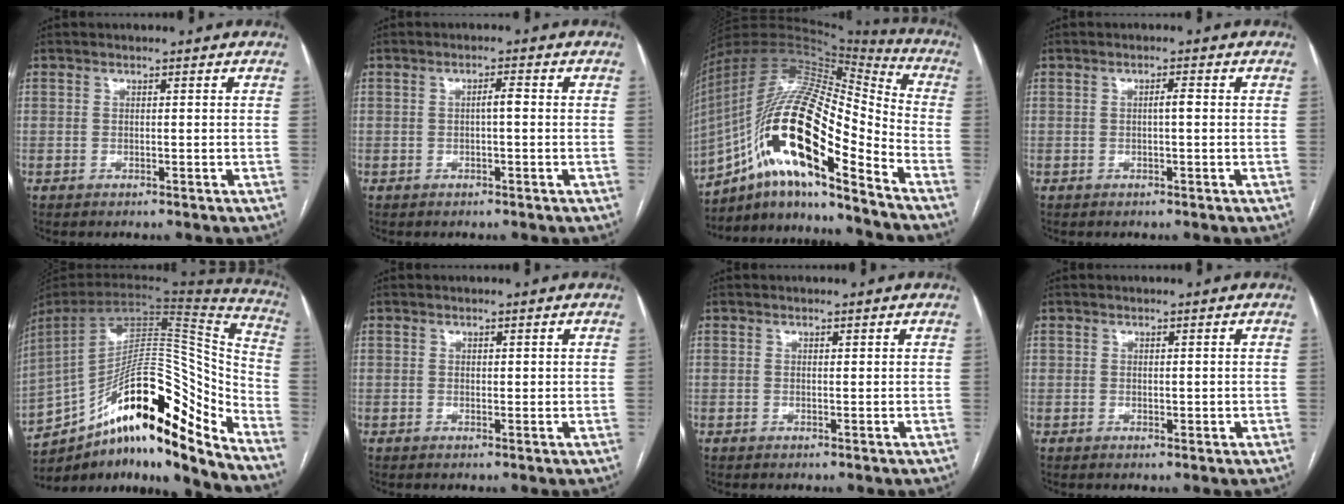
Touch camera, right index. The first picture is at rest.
{"total": 1.6, "force": [-0.1, 0.2, 1.6], "torque": [-0.025, 0.004, -0.001]}
{"total": 23.7, "force": [-11.6, 5.3, 20.0], "torque": [-0.390, 0.007, -0.204]}
{"total": 1.2, "force": [0.0, 0.1, 1.2], "torque": [-0.020, 0.003, 0.000]}
{"total": 24.9, "force": [-16.3, 4.6, 18.3], "torque": [-0.270, 0.035, -0.268]}
{"total": 0.7, "force": [0.3, 0.4, 0.5], "torque": [-0.005, -0.002, 0.005]}
{"total": 0.0}
{"total": 1.0, "force": [0.3, 0.9, 0.4], "torque": [-0.005, 0.001, 0.009]}